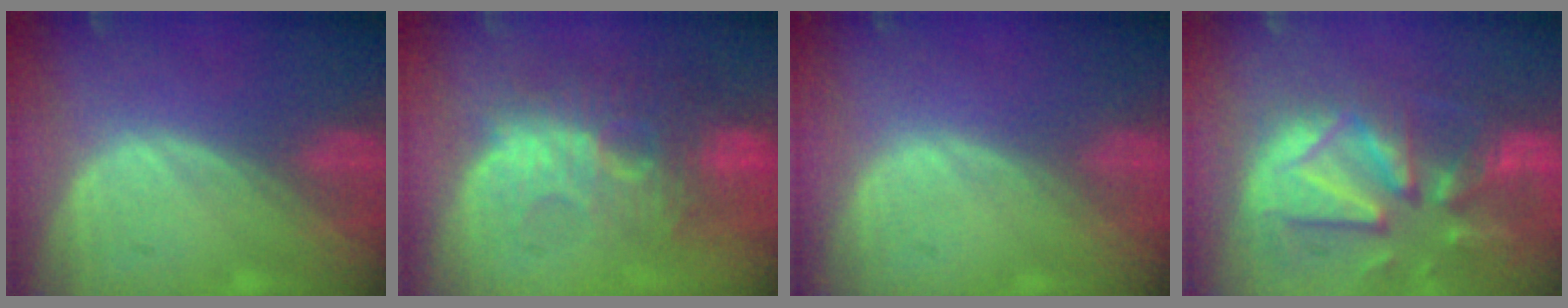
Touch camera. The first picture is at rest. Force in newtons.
{"total": 10.8, "press": 9.4, "slide": 5.3}
{"total": 0.0}
{"total": 13.3, "press": 11.4, "slide": 6.7}